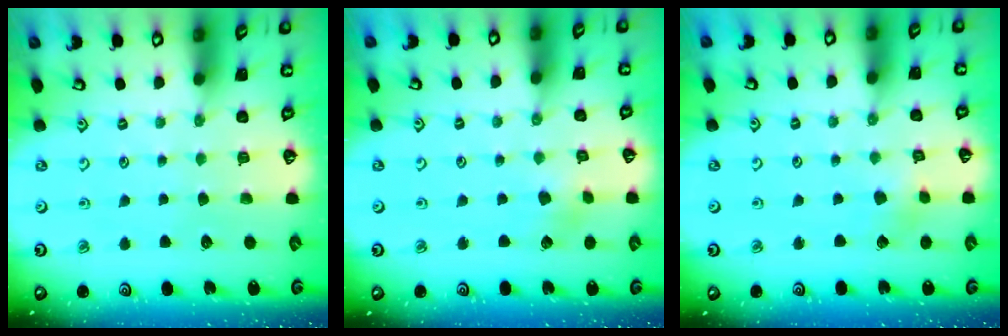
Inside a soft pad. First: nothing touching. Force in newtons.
{"total": 3.7, "press": 3.6, "slide": 0.6}
{"total": 2.7, "press": 2.7, "slide": 0.3}